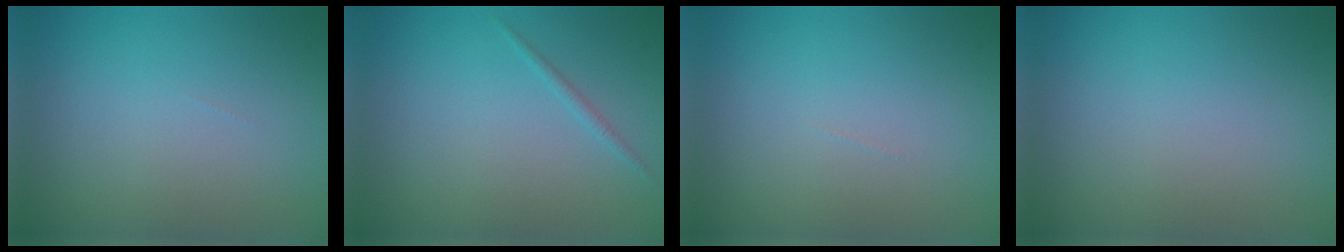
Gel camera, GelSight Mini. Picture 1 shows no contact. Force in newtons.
{"total": 0.7, "press": 0.7, "slide": 0.1}
{"total": 0.0}
{"total": 0.0}